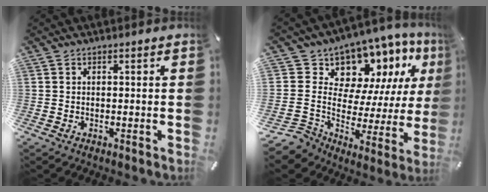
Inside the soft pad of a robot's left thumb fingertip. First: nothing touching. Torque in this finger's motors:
{"motor_torque": [2.09, 2.92, 0.94, 0.49, 0.06]}